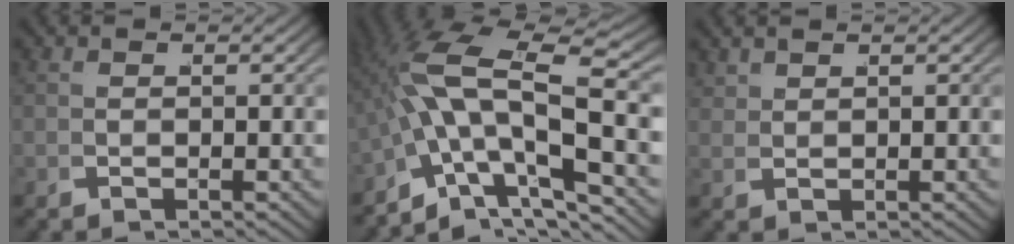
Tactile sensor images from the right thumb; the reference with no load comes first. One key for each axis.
{"total": 9.8, "fx": -0.5, "fy": 5.1, "fz": 8.3, "tx": -0.168, "ty": -0.022, "tz": 0.000}
{"total": 1.3, "fx": 1.2, "fy": 0.0, "fz": 0.4, "tx": -0.002, "ty": 0.002, "tz": 0.033}